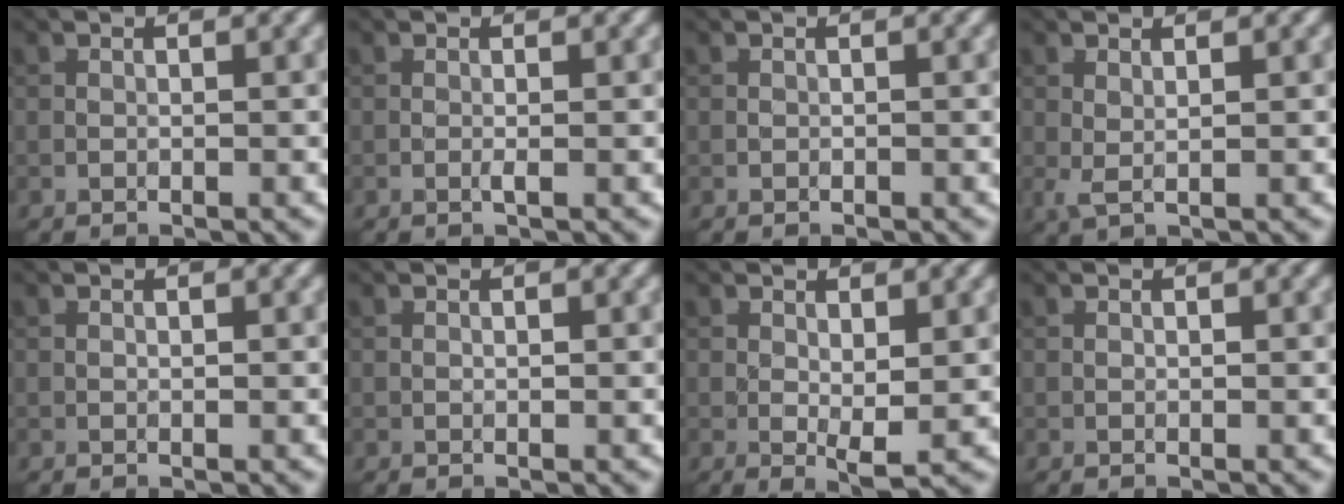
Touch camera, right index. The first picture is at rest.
{"total": 0.5, "force": [-0.1, 0.0, 0.5], "torque": [-0.013, -0.002, -0.003]}
{"total": 0.0}
{"total": 1.2, "force": [0.5, 0.3, 1.1], "torque": [-0.027, 0.000, 0.011]}
{"total": 0.0}
{"total": 0.0}
{"total": 2.1, "force": [0.2, 0.7, 2.0], "torque": [-0.035, -0.006, 0.007]}
{"total": 0.0}